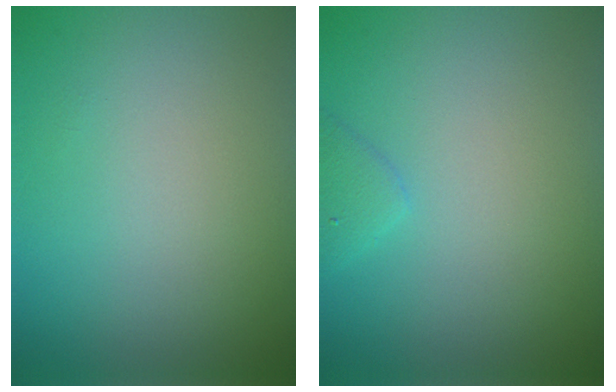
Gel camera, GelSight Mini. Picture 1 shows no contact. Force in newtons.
{"total": 1.4, "press": 1.4, "slide": 0.1}